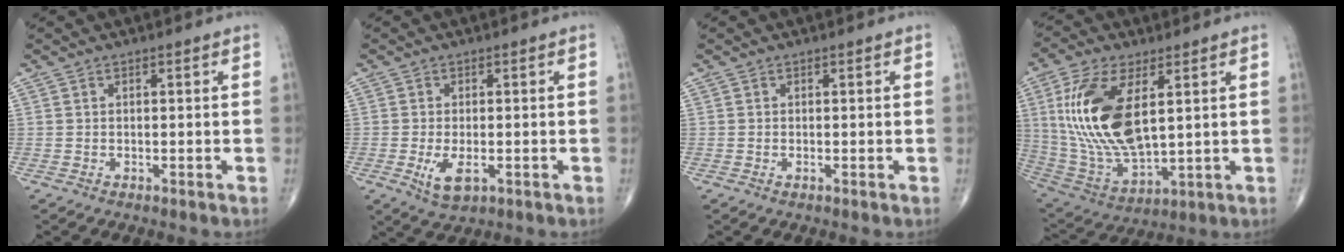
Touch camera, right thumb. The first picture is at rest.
{"total": 4.9, "force": [-1.4, 2.4, 4.0], "torque": [-0.075, -0.010, -0.018]}
{"total": 0.0}
{"total": 19.9, "force": [4.5, 9.3, 17.0], "torque": [-0.349, -0.024, 0.094]}